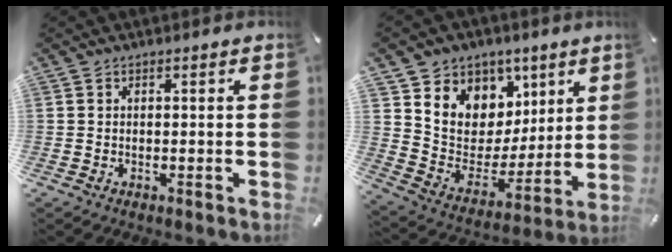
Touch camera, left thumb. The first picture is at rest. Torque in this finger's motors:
{"motor_torque": [0.62, 0.58, 1.42, -1.35, 0.31]}